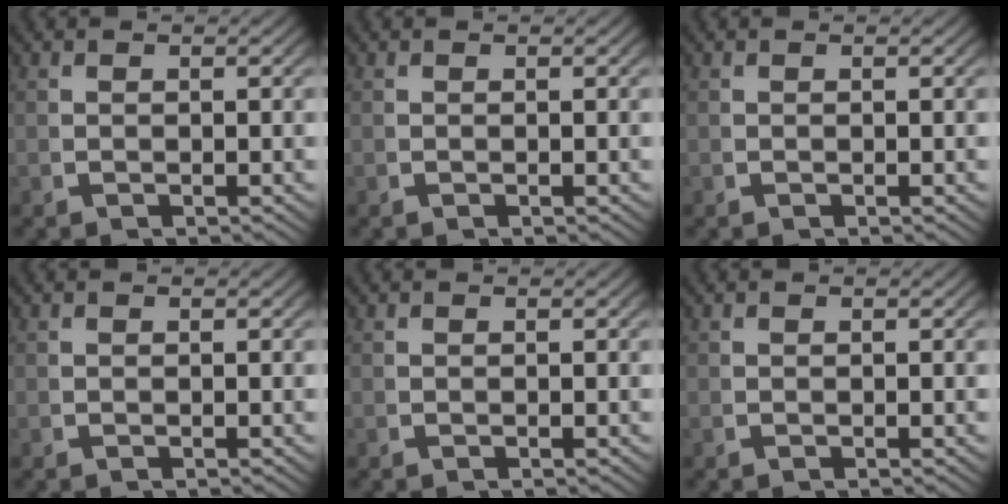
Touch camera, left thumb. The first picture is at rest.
{"total": 0.0}
{"total": 0.0}
{"total": 0.0}
{"total": 0.0}
{"total": 0.0}